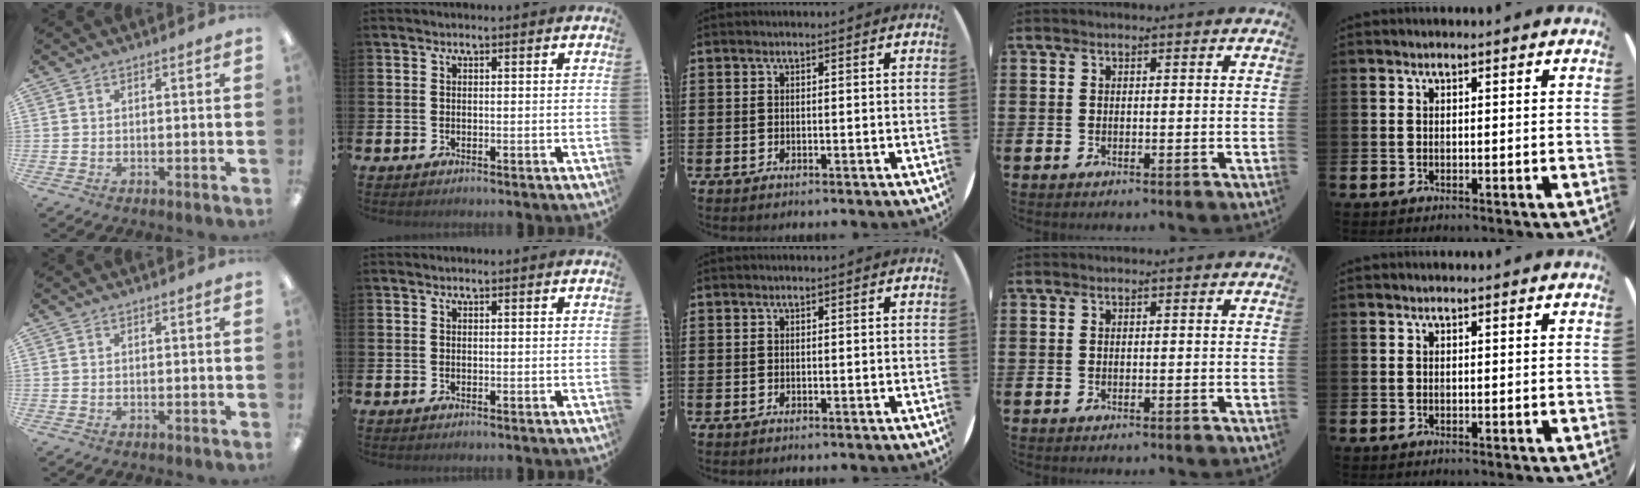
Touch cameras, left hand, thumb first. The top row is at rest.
{}